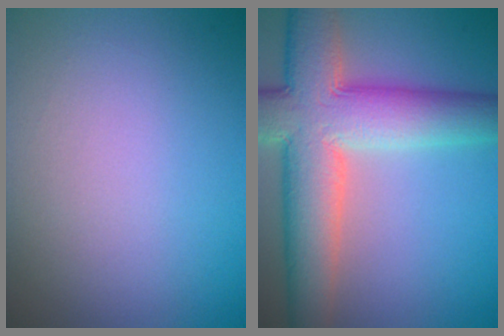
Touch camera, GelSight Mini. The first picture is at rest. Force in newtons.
{"total": 11.1, "press": 11.0, "slide": 0.5}